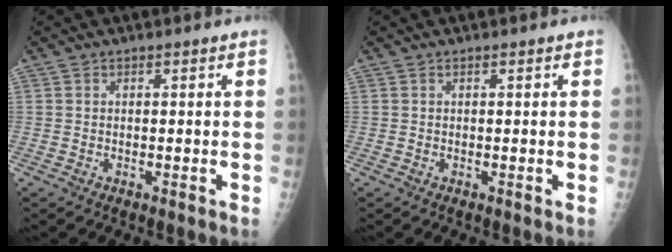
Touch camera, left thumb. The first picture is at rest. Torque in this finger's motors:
{"motor_torque": [-0.07, -0.07, -0.01, -0.01, 0.00]}